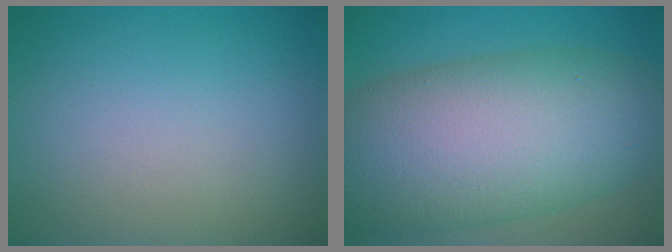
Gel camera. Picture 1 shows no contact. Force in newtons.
{"total": 13.8, "press": 13.8, "slide": 0.2}